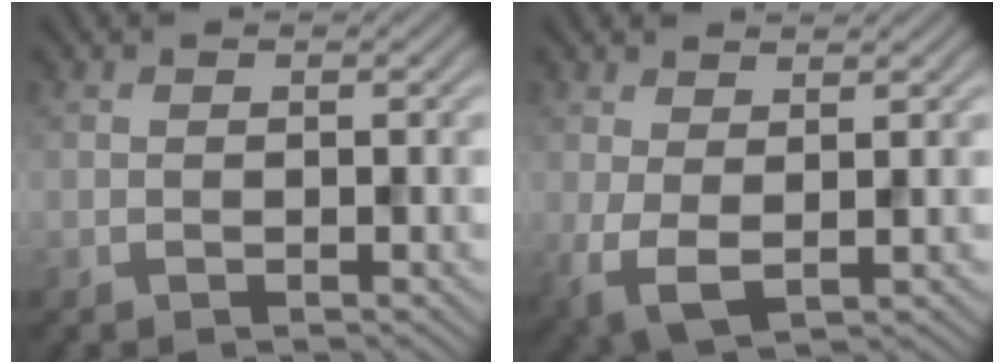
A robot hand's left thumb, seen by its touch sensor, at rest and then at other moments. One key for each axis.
{"total": 3.8, "fx": 0.9, "fy": 1.8, "fz": 3.2, "tx": -0.080, "ty": -0.006, "tz": 0.017}